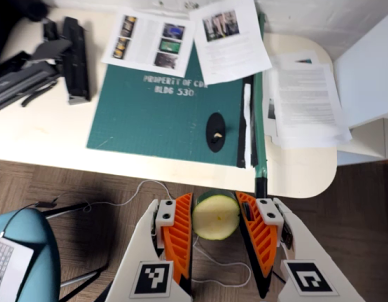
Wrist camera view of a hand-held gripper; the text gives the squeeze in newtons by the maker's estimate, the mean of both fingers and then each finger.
{"total": 9.7, "left": 9.7, "right": 9.7}